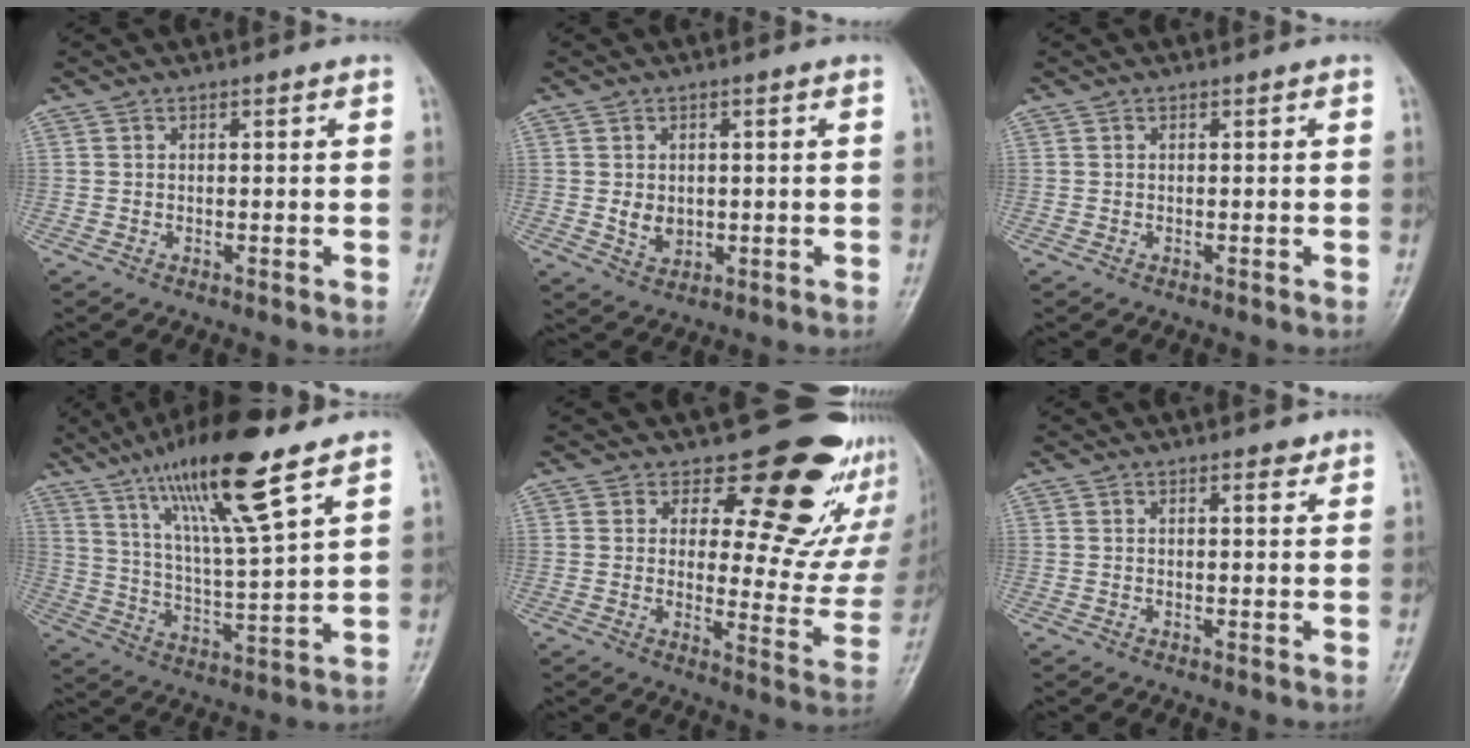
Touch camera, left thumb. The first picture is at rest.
{"total": 3.8, "force": [0.1, 2.9, 2.4], "torque": [-0.028, -0.007, 0.010]}
{"total": 0.0}
{"total": 17.8, "force": [11.2, 2.5, 13.6], "torque": [-0.233, -0.049, 0.203]}
{"total": 20.6, "force": [14.3, 10.0, 11.0], "torque": [-0.093, -0.108, 0.171]}
{"total": 1.7, "force": [1.2, 0.6, 1.0], "torque": [-0.007, -0.006, 0.015]}